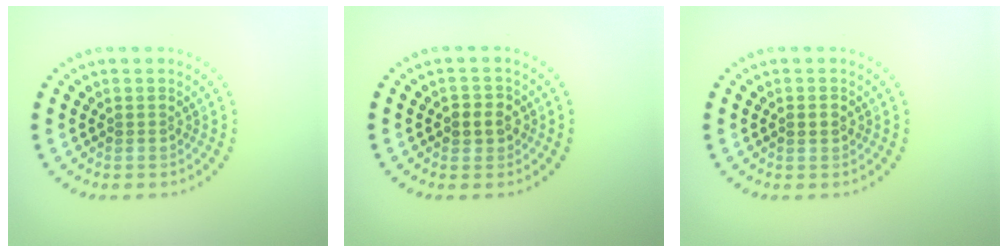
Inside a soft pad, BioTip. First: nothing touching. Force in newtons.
{"total": 2.2, "press": 2.2, "slide": 0.4}
{"total": 1.4, "press": 1.4, "slide": 0.0}